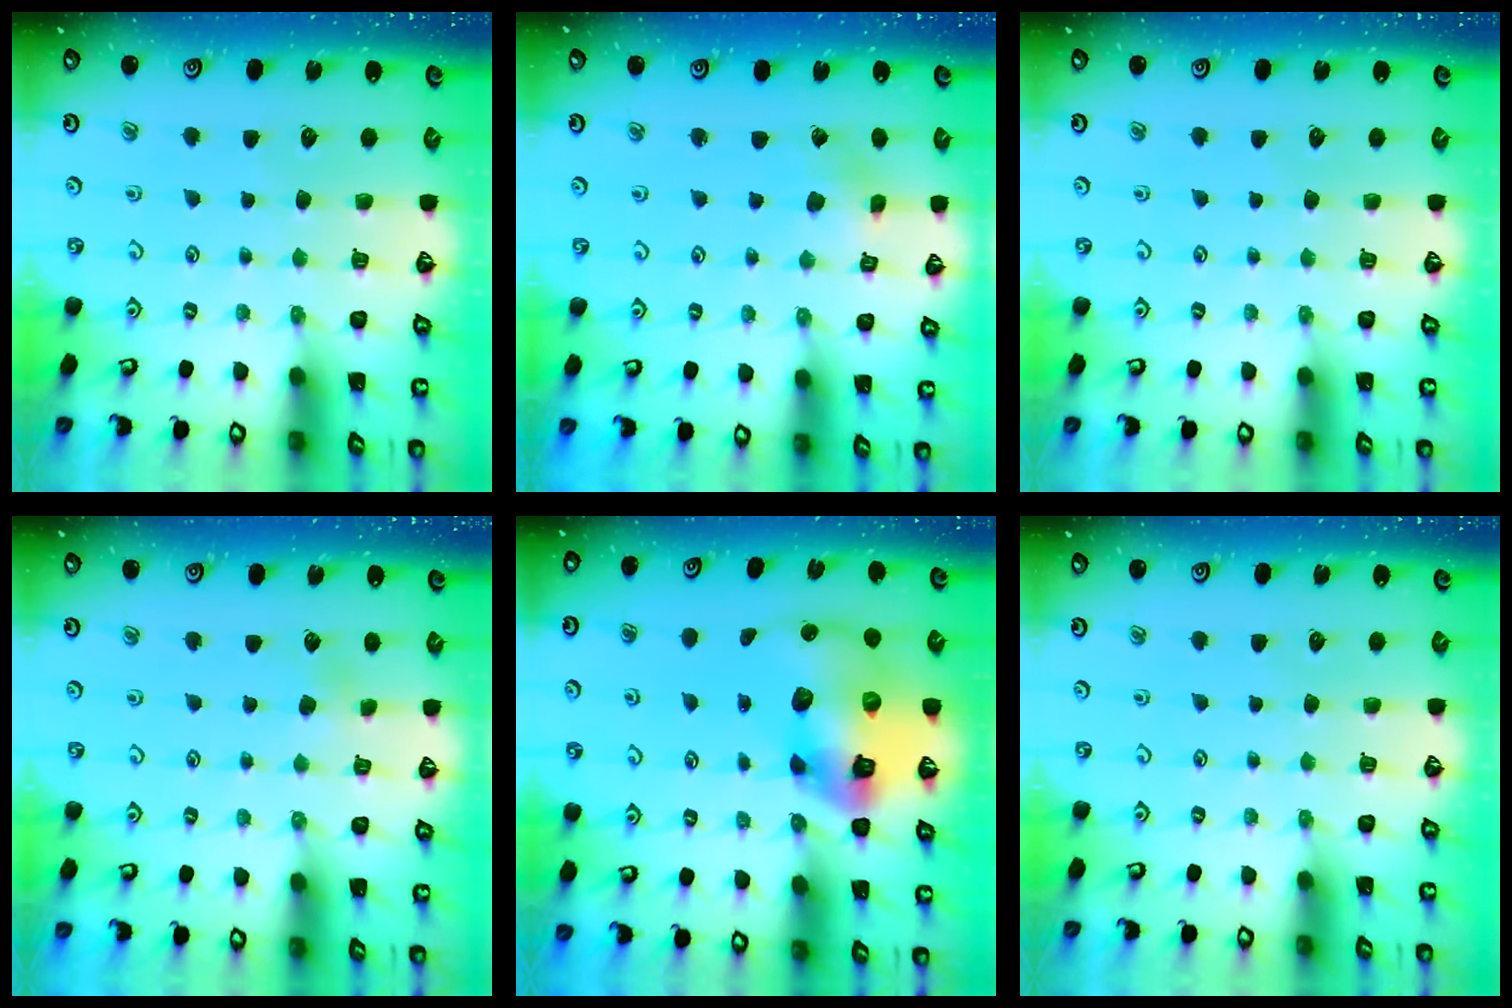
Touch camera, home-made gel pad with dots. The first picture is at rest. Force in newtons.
{"total": 2.0, "press": 2.0, "slide": 0.1}
{"total": 0.0}
{"total": 1.8, "press": 1.7, "slide": 0.4}
{"total": 17.3, "press": 17.1, "slide": 2.6}
{"total": 0.0}